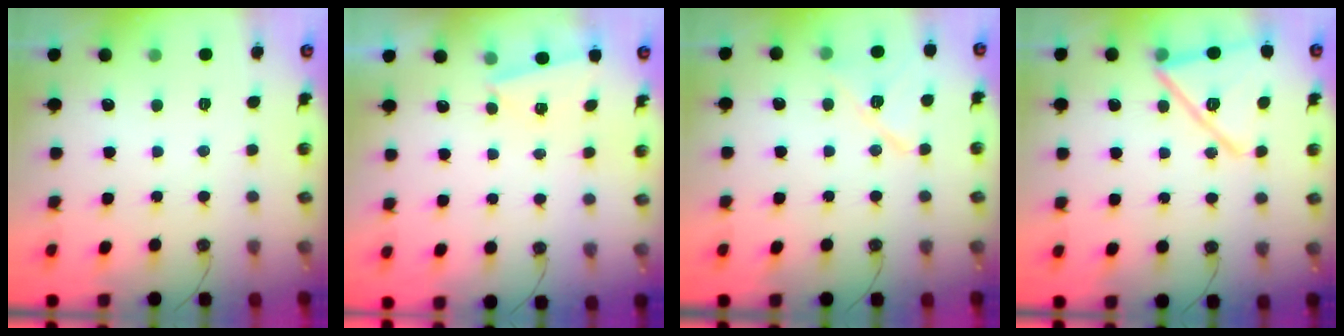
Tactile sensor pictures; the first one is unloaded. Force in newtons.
{"total": 2.7, "press": 1.7, "slide": 2.1}
{"total": 12.0, "press": 11.9, "slide": 0.9}
{"total": 17.1, "press": 16.5, "slide": 4.5}